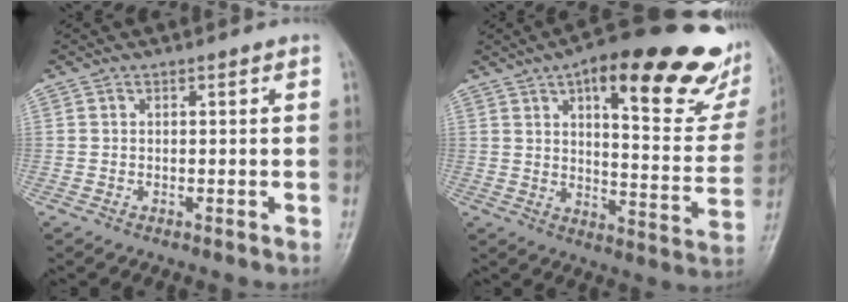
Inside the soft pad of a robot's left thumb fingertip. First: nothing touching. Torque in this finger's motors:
{"motor_torque": [0.81, 0.62, 1.61, -1.16, 0.13]}